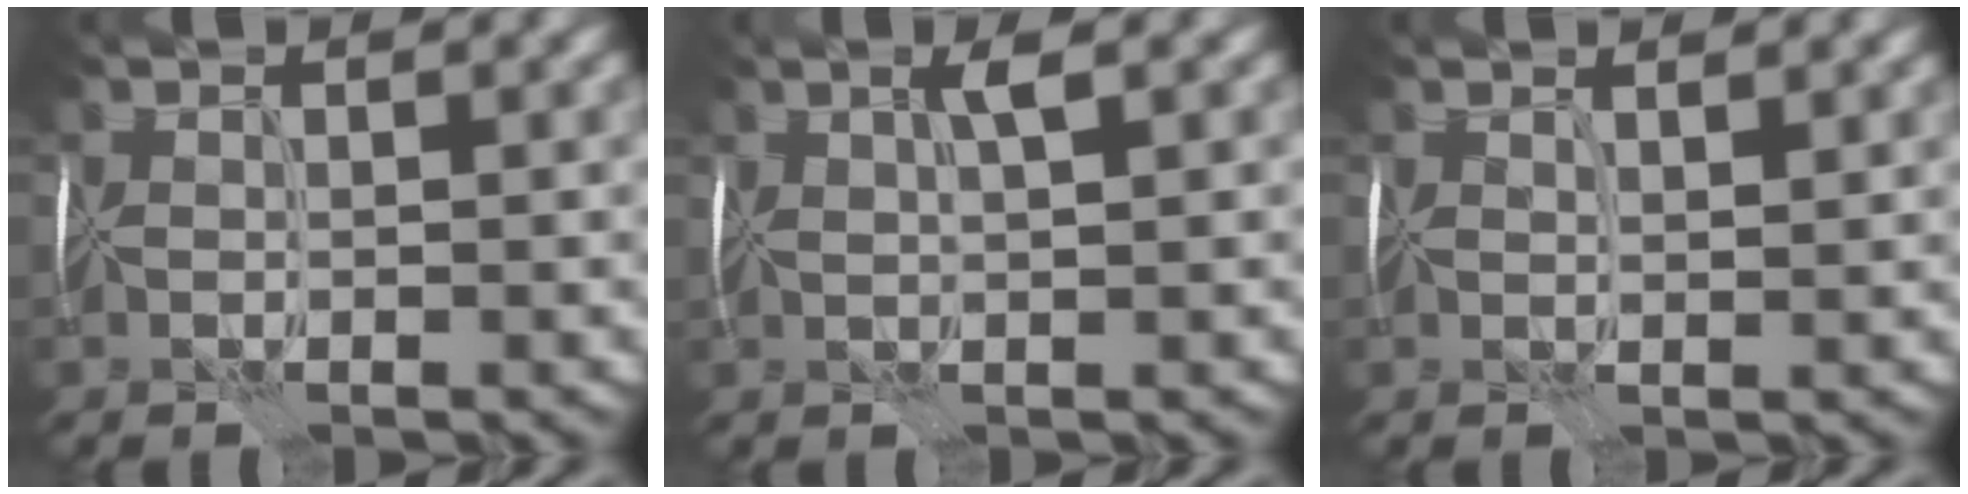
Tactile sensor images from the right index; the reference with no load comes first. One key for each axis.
{"total": 1.8, "fx": 0.8, "fy": 0.0, "fz": 1.6, "tx": -0.030, "ty": 0.004, "tz": 0.012}
{"total": 1.6, "fx": 1.3, "fy": 0.2, "fz": 0.9, "tx": -0.011, "ty": 0.002, "tz": 0.013}